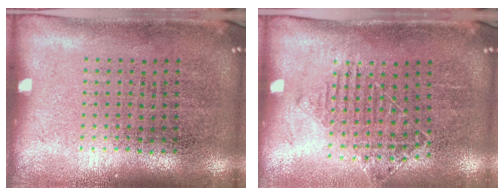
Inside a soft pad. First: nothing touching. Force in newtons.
{"total": 1.1, "press": 1.0, "slide": 0.5}